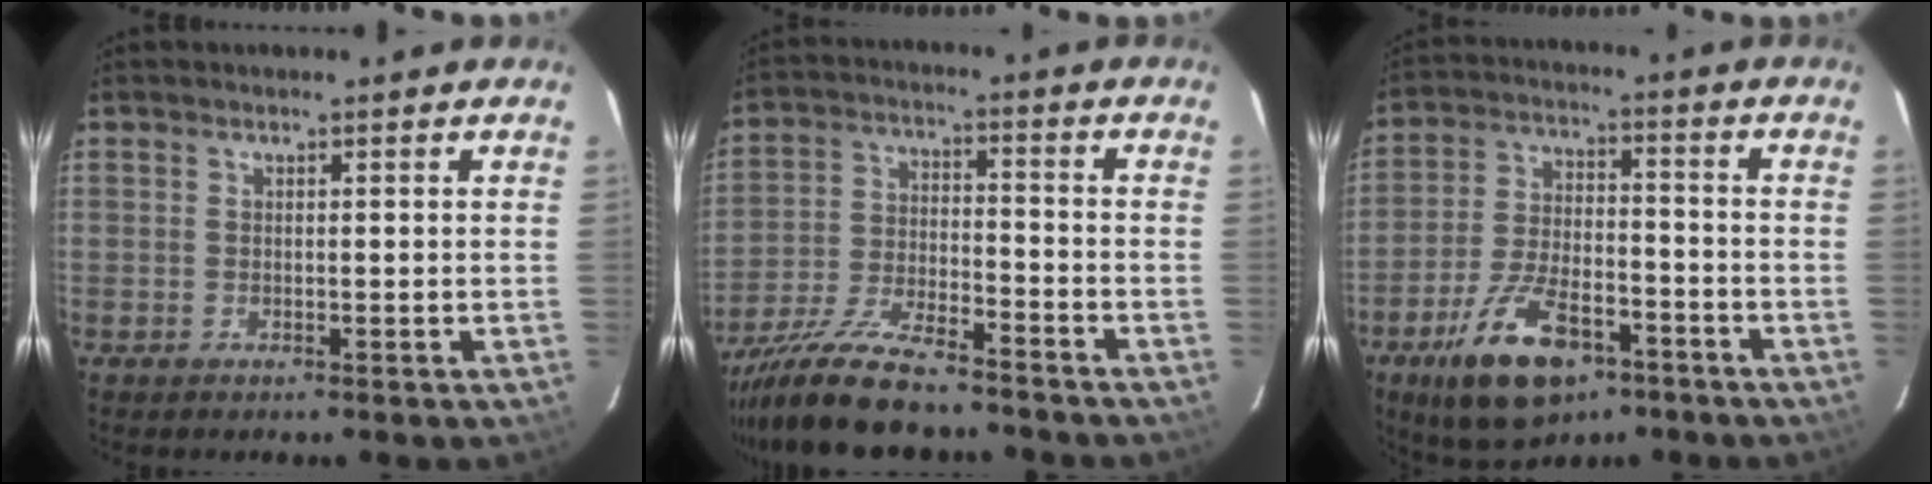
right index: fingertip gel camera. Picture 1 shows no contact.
{"total": 15.1, "force": [-12.9, 3.1, 7.2], "torque": [-0.155, -0.024, -0.226]}
{"total": 15.8, "force": [-9.1, 7.3, 10.6], "torque": [-0.215, -0.011, -0.153]}